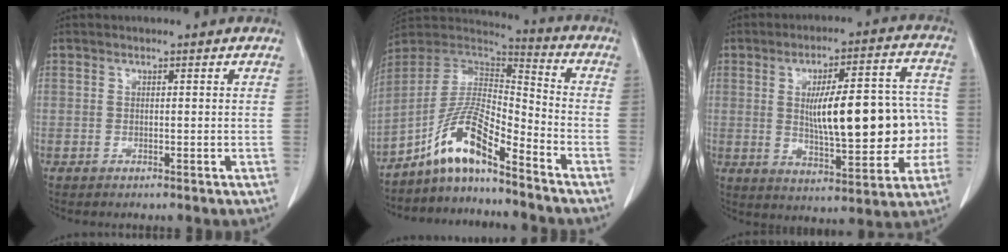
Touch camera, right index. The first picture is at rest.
{"total": 11.0, "force": [-7.9, 1.5, 7.5], "torque": [-0.154, 0.019, -0.148]}
{"total": 17.2, "force": [-0.2, 5.0, 16.5], "torque": [-0.234, 0.029, 0.009]}